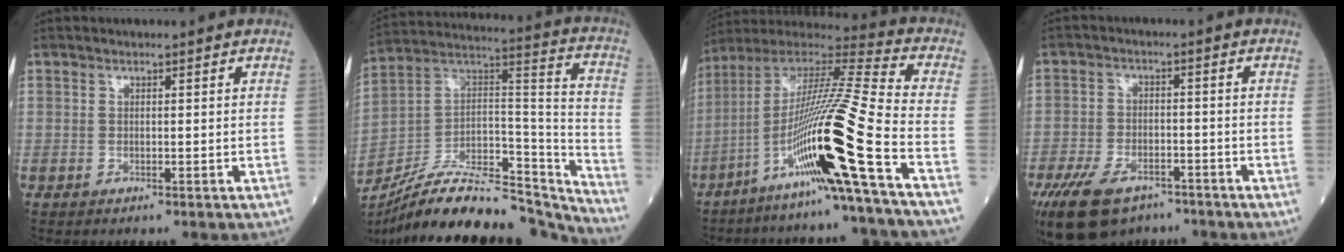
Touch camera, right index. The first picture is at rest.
{"total": 26.1, "force": [-23.7, 5.3, 9.7], "torque": [-0.135, 0.036, -0.370]}
{"total": 21.2, "force": [-9.2, -2.1, 19.0], "torque": [-0.365, -0.022, -0.178]}
{"total": 13.6, "force": [-9.1, 7.1, 7.2], "torque": [-0.165, -0.008, -0.147]}